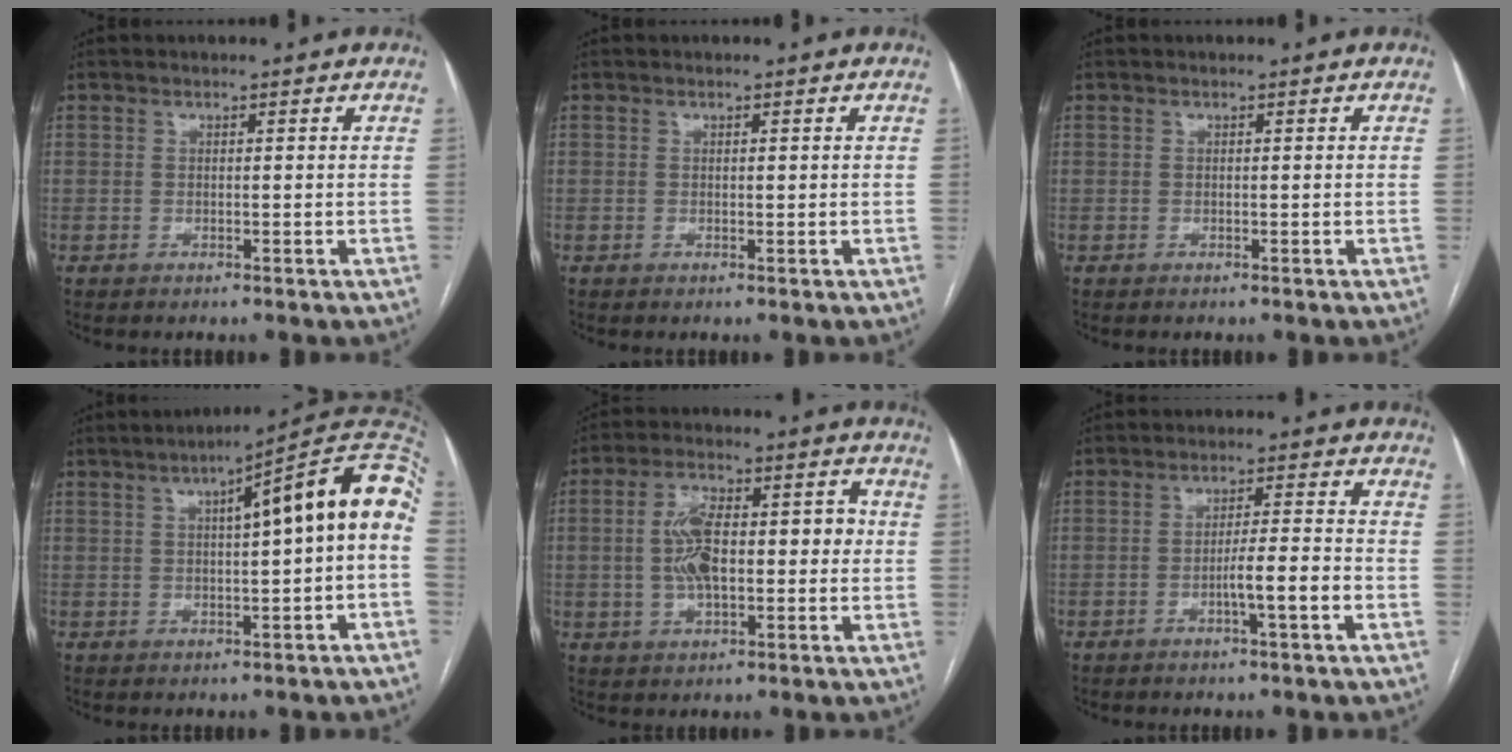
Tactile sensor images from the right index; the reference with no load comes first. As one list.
[{"total": 0.0}, {"total": 0.0}, {"total": 13.4, "force": [2.5, 0.7, 13.1], "torque": [-0.177, 0.038, 0.028]}, {"total": 10.8, "force": [0.0, 4.5, 9.8], "torque": [-0.177, 0.034, 0.003]}, {"total": 5.4, "force": [-2.1, 0.0, 5.0], "torque": [-0.080, 0.003, -0.035]}]